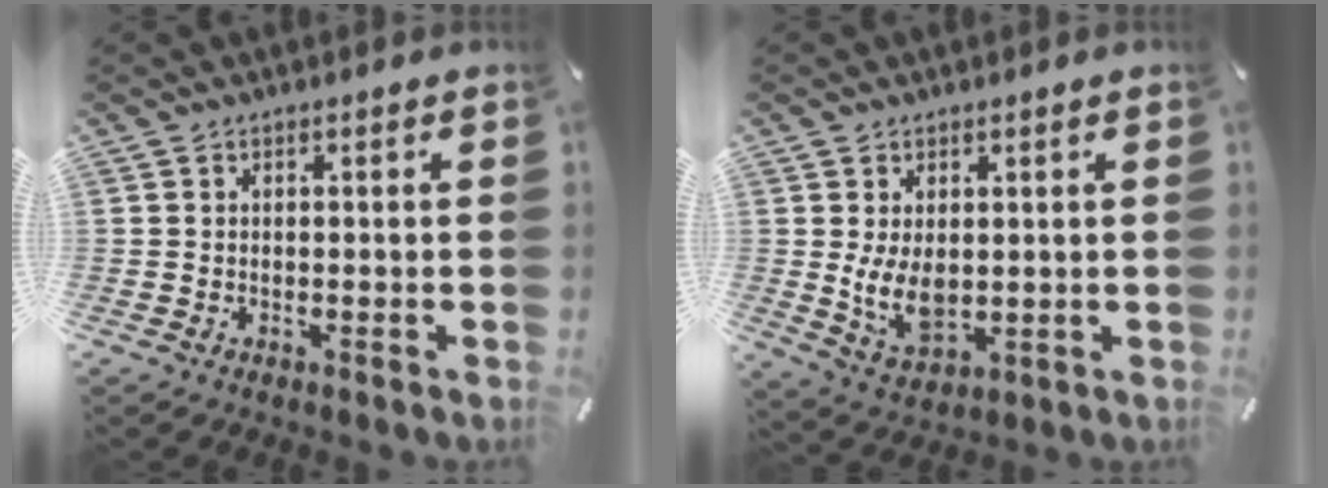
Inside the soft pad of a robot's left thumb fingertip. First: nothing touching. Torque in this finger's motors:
{"motor_torque": [0.82, 0.89, 0.79, -0.17, 0.33]}